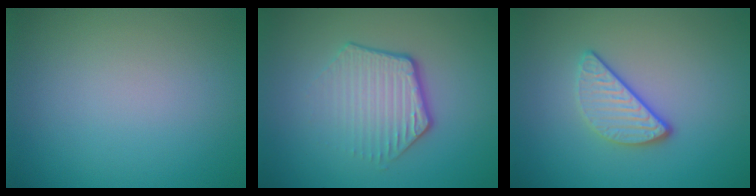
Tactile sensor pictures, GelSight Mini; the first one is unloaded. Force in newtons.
{"total": 4.1, "press": 3.0, "slide": 2.9}
{"total": 2.9, "press": 2.4, "slide": 1.6}